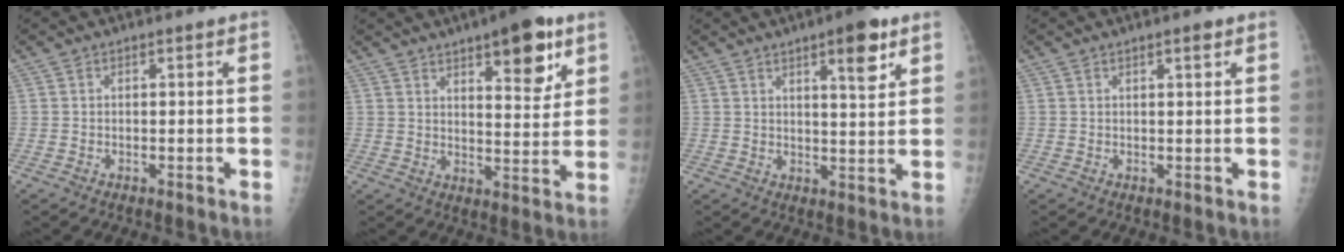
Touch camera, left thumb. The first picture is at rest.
{"total": 12.2, "force": [6.9, 4.3, 9.1], "torque": [-0.097, -0.036, 0.097]}
{"total": 7.7, "force": [4.4, 2.0, 6.0], "torque": [-0.077, -0.024, 0.062]}
{"total": 1.5, "force": [1.0, 0.3, 1.2], "torque": [-0.016, -0.004, 0.014]}